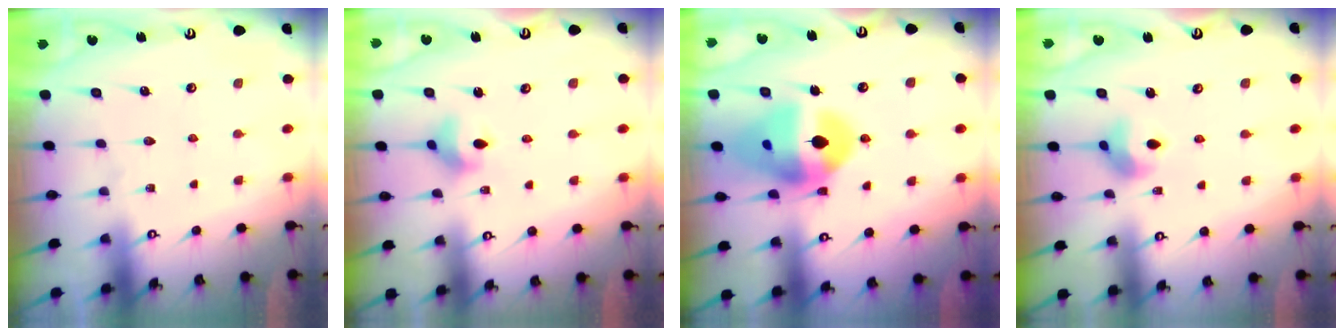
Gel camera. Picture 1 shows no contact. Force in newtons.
{"total": 6.1, "press": 5.8, "slide": 1.7}
{"total": 18.1, "press": 17.9, "slide": 2.5}
{"total": 6.3, "press": 6.3, "slide": 0.6}